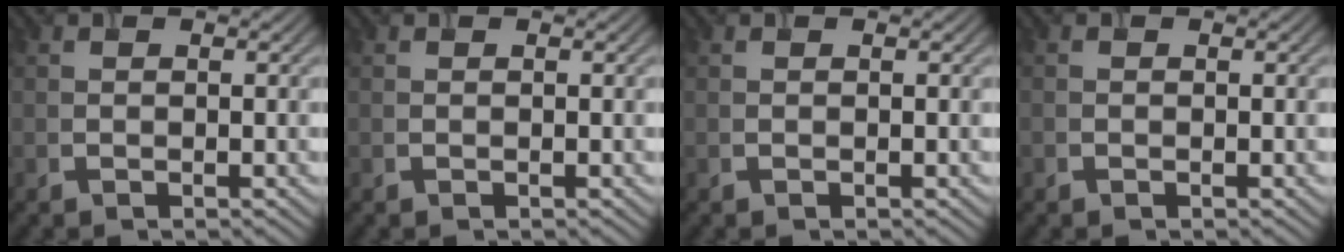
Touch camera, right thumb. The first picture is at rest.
{"total": 0.0}
{"total": 0.0}
{"total": 0.0}